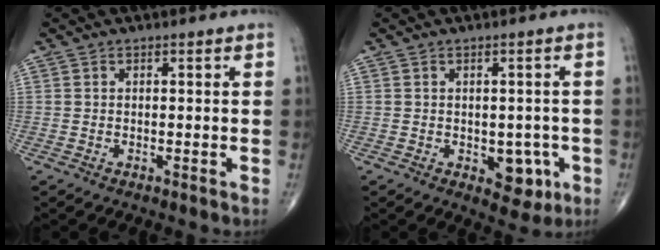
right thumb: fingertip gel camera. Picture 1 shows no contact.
{"total": 5.8, "force": [-1.7, 3.7, 4.1], "torque": [-0.018, 0.004, -0.016]}